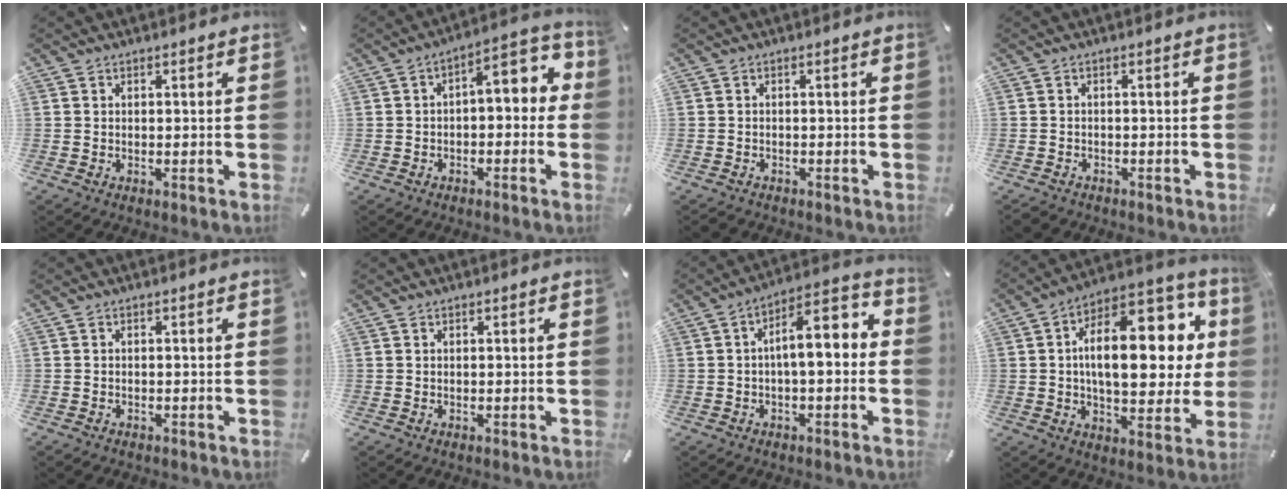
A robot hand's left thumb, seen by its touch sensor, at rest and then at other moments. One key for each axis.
{"total": 6.0, "fx": 0.0, "fy": 3.3, "fz": 5.1, "tx": -0.066, "ty": -0.015, "tz": -0.013}
{"total": 1.2, "fx": -1.0, "fy": 0.6, "fz": 0.2, "tx": -0.011, "ty": 0.002, "tz": -0.026}
{"total": 1.7, "fx": -1.4, "fy": 0.9, "fz": 0.3, "tx": -0.013, "ty": 0.005, "tz": -0.033}
{"total": 0.7, "fx": -0.6, "fy": 0.4, "fz": 0.1, "tx": -0.002, "ty": 0.002, "tz": -0.014}
{"total": 0.0}
{"total": 9.4, "fx": 0.4, "fy": 4.2, "fz": 8.4, "tx": -0.121, "ty": -0.008, "tz": 0.000}
{"total": 22.6, "fx": 4.5, "fy": 11.6, "fz": 18.9, "tx": -0.288, "ty": -0.023, "tz": 0.070}